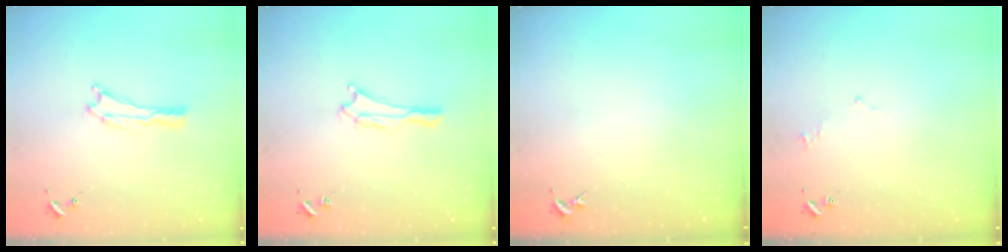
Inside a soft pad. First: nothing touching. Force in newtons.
{"total": 1.4, "press": 1.4, "slide": 0.2}
{"total": 0.0}
{"total": 1.6, "press": 1.5, "slide": 0.3}